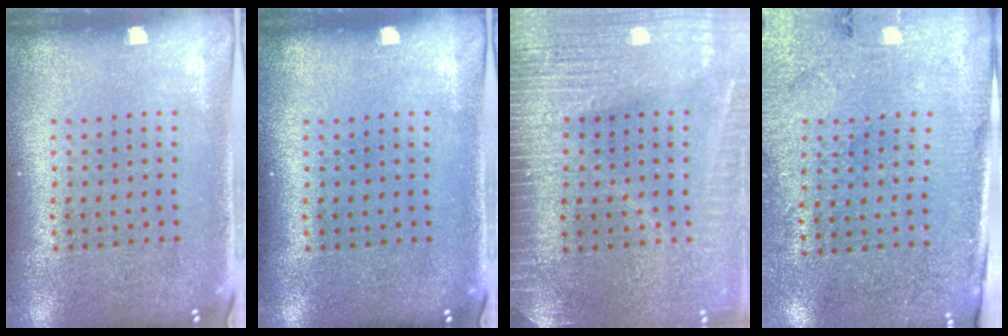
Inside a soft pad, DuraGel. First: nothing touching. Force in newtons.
{"total": 0.0}
{"total": 3.4, "press": 3.1, "slide": 1.5}
{"total": 2.8, "press": 2.6, "slide": 1.2}